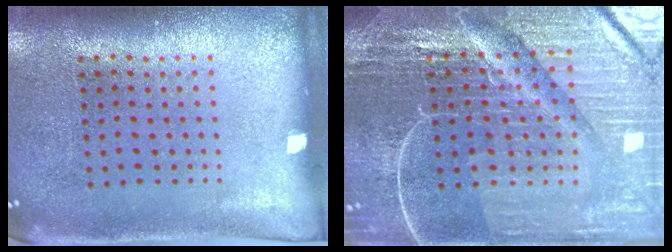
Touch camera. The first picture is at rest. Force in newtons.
{"total": 6.8, "press": 6.0, "slide": 3.2}